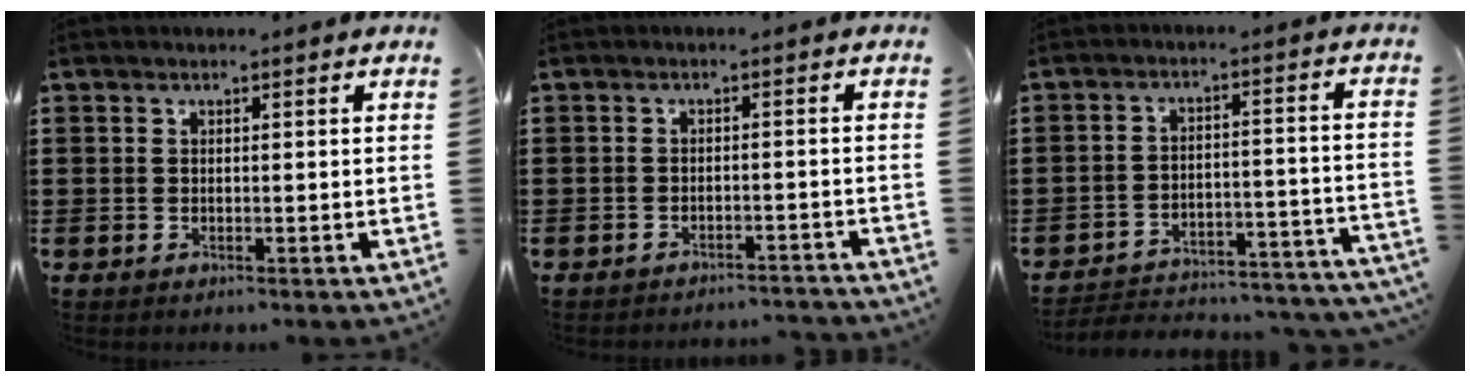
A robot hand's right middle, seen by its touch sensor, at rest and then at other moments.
{"total": 2.1, "force": [-2.1, 0.0, 0.2], "torque": [-0.007, 0.002, -0.044]}
{"total": 3.8, "force": [-3.6, 0.8, 1.1], "torque": [-0.023, -0.003, -0.077]}